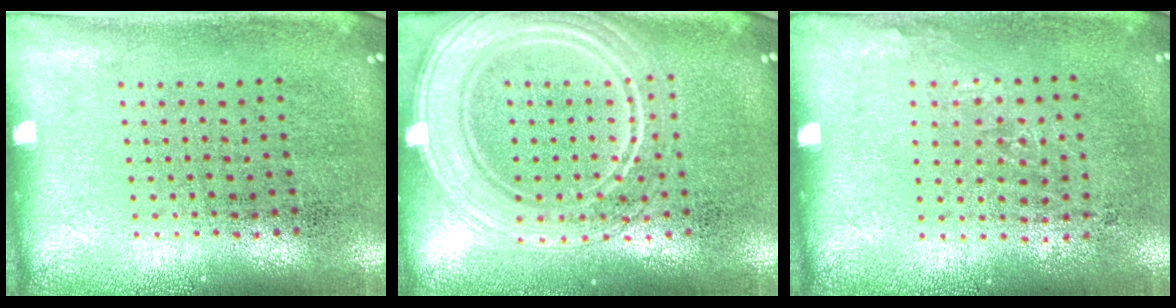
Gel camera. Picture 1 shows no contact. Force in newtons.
{"total": 3.8, "press": 3.7, "slide": 0.6}
{"total": 1.0, "press": 0.8, "slide": 0.6}